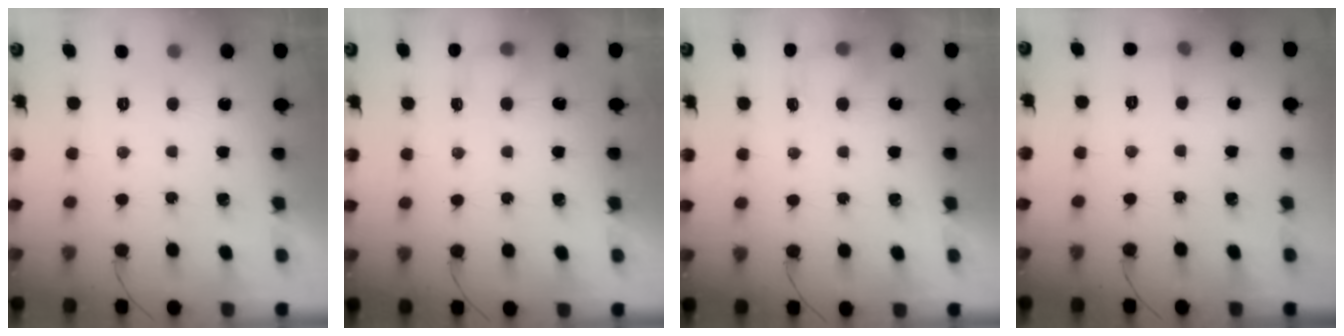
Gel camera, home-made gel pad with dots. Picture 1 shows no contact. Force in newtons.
{"total": 4.4, "press": 4.1, "slide": 1.4}
{"total": 4.7, "press": 4.5, "slide": 1.3}
{"total": 5.5, "press": 5.1, "slide": 2.0}